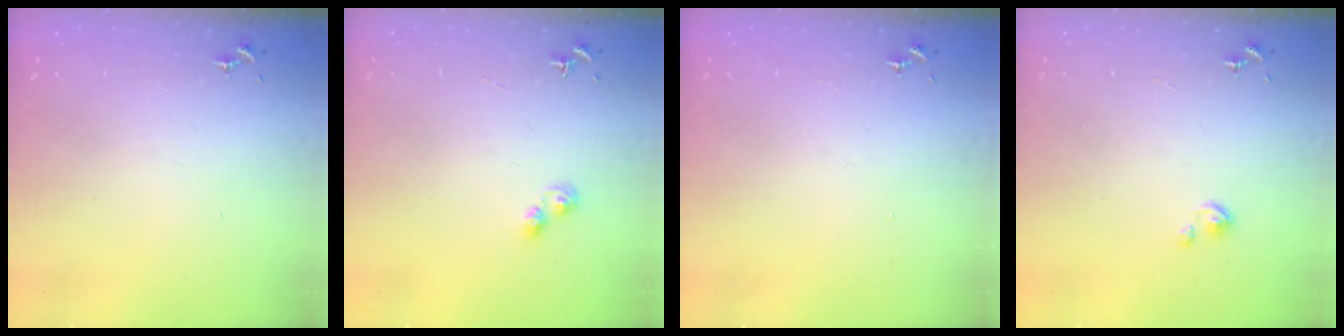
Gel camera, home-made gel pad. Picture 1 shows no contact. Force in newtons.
{"total": 3.1, "press": 3.1, "slide": 0.4}
{"total": 0.0}
{"total": 2.4, "press": 2.4, "slide": 0.3}